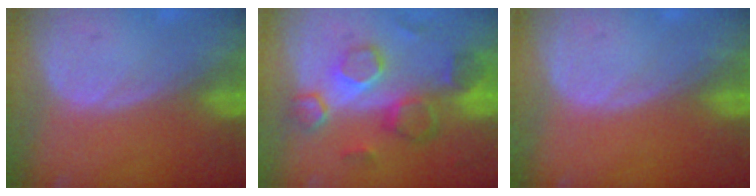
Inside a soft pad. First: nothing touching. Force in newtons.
{"total": 9.1, "press": 8.6, "slide": 3.0}
{"total": 0.0}